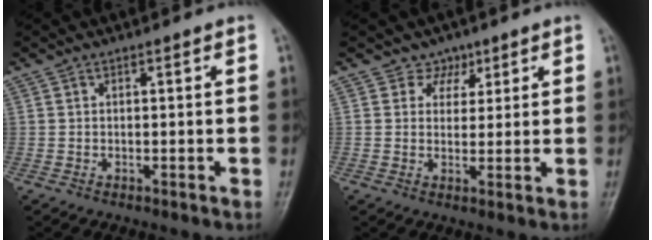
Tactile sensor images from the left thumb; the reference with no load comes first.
{"total": 3.4, "force": [2.2, 2.6, 0.2], "torque": [0.023, -0.009, 0.029]}